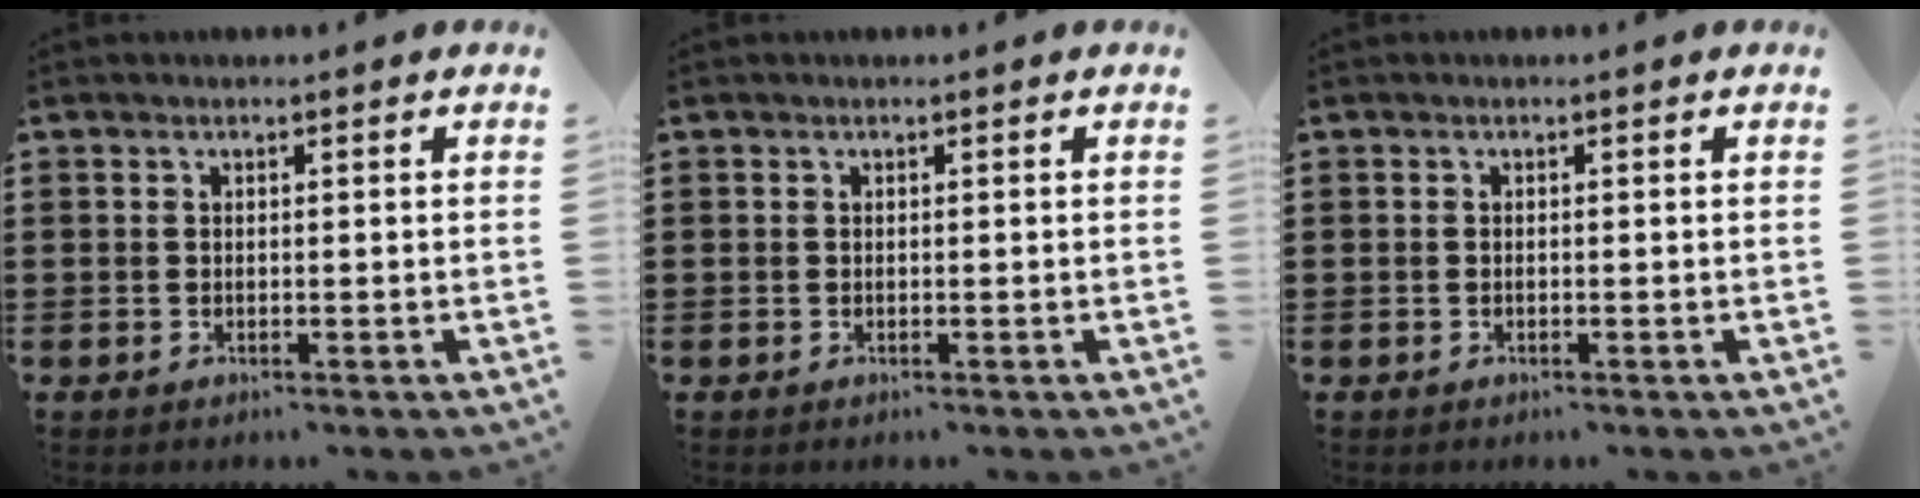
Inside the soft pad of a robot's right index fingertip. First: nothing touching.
{"total": 0.0}
{"total": 0.0}